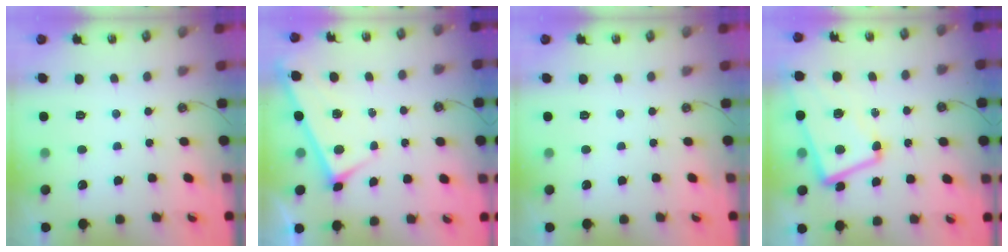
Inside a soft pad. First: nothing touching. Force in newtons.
{"total": 3.2, "press": 3.2, "slide": 0.3}
{"total": 0.0}
{"total": 5.0, "press": 4.6, "slide": 1.7}